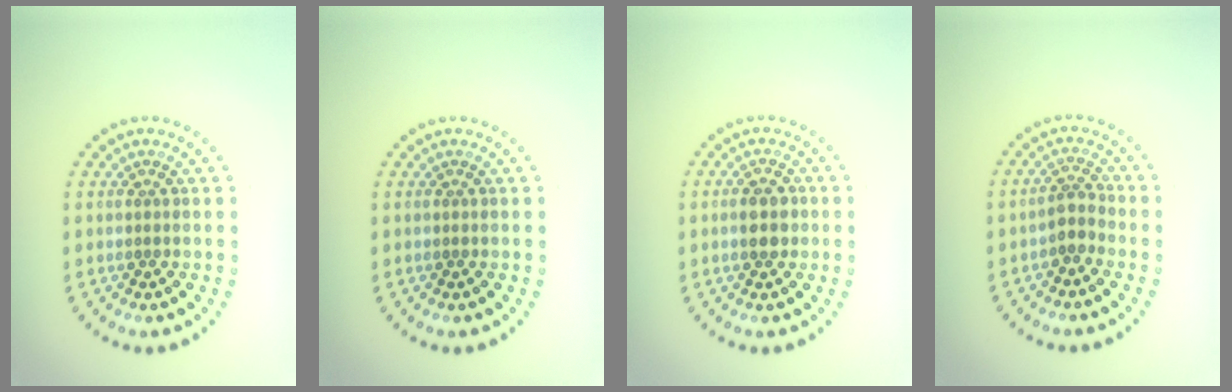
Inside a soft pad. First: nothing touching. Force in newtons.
{"total": 0.0}
{"total": 2.2, "press": 2.2, "slide": 0.2}
{"total": 1.8, "press": 1.5, "slide": 1.0}